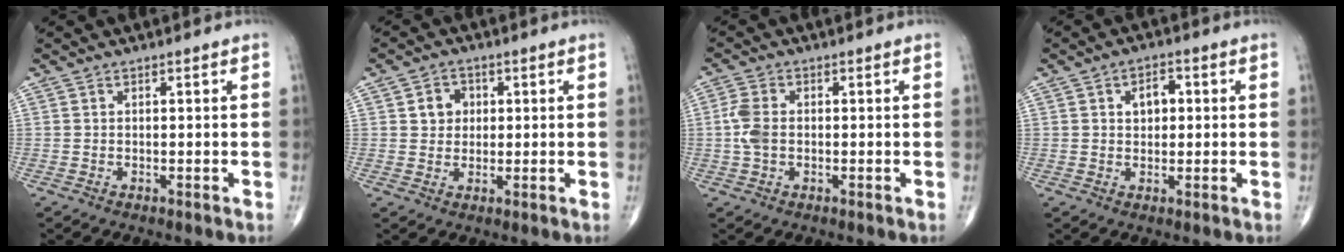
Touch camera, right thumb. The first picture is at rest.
{"total": 4.2, "force": [1.0, 3.7, 1.8], "torque": [-0.005, 0.001, 0.012]}
{"total": 4.5, "force": [-0.2, 2.8, 3.5], "torque": [-0.088, 0.007, -0.008]}
{"total": 4.3, "force": [0.9, 2.9, 3.0], "torque": [-0.035, 0.008, 0.010]}